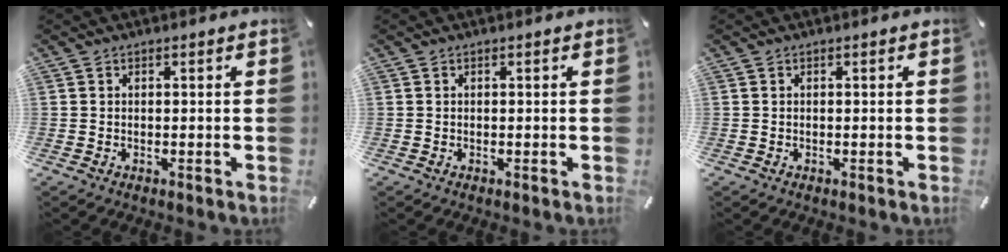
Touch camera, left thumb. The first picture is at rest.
{"total": 0.0}
{"total": 0.0}